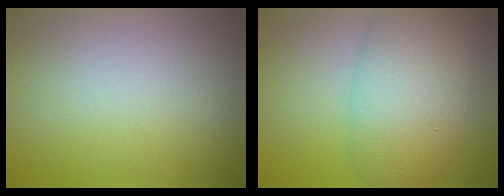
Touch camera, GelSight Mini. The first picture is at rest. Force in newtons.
{"total": 7.9, "press": 7.9, "slide": 0.3}